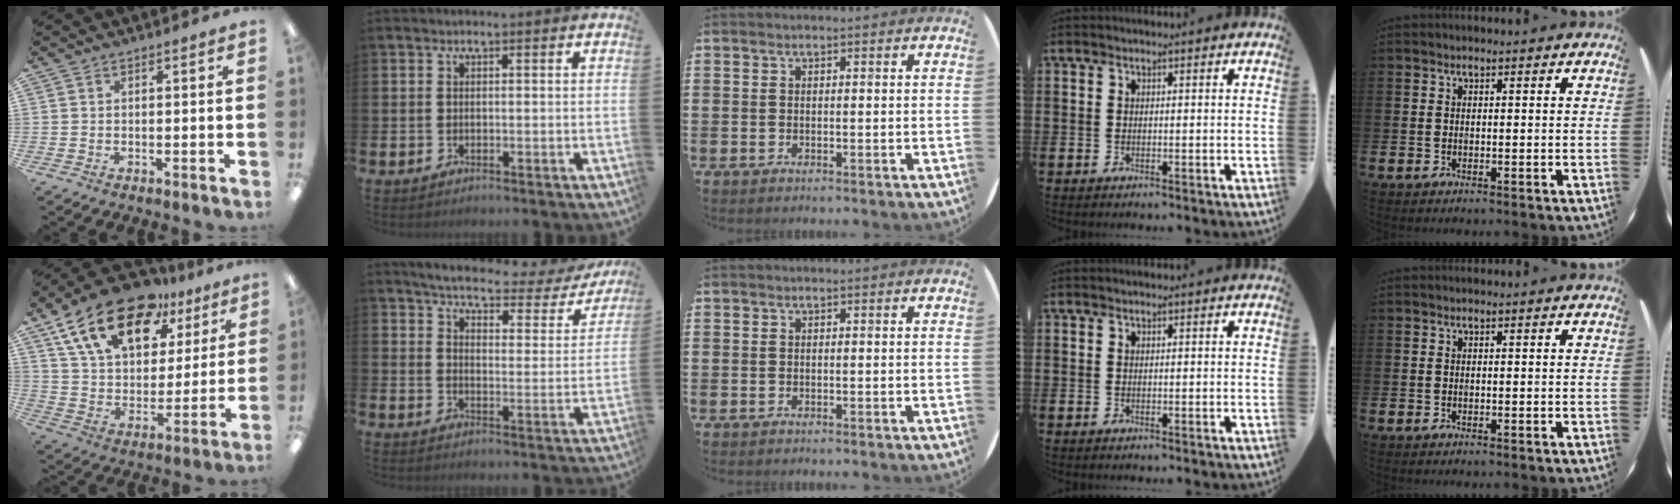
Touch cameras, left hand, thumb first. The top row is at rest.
{"thumb": {"total": 20.4, "force": [12.5, 11.0, 11.7], "torque": [-0.201, -0.057, 0.225]}, "index": {"total": 5.2, "force": [4.6, 1.2, 2.2], "torque": [-0.059, -0.033, 0.071]}}